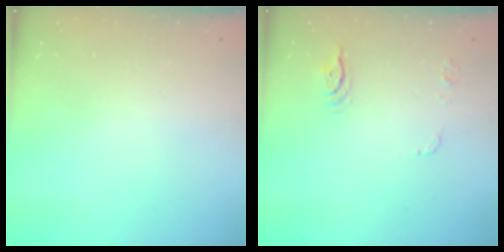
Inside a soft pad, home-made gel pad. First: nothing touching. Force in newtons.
{"total": 6.0, "press": 6.0, "slide": 0.4}